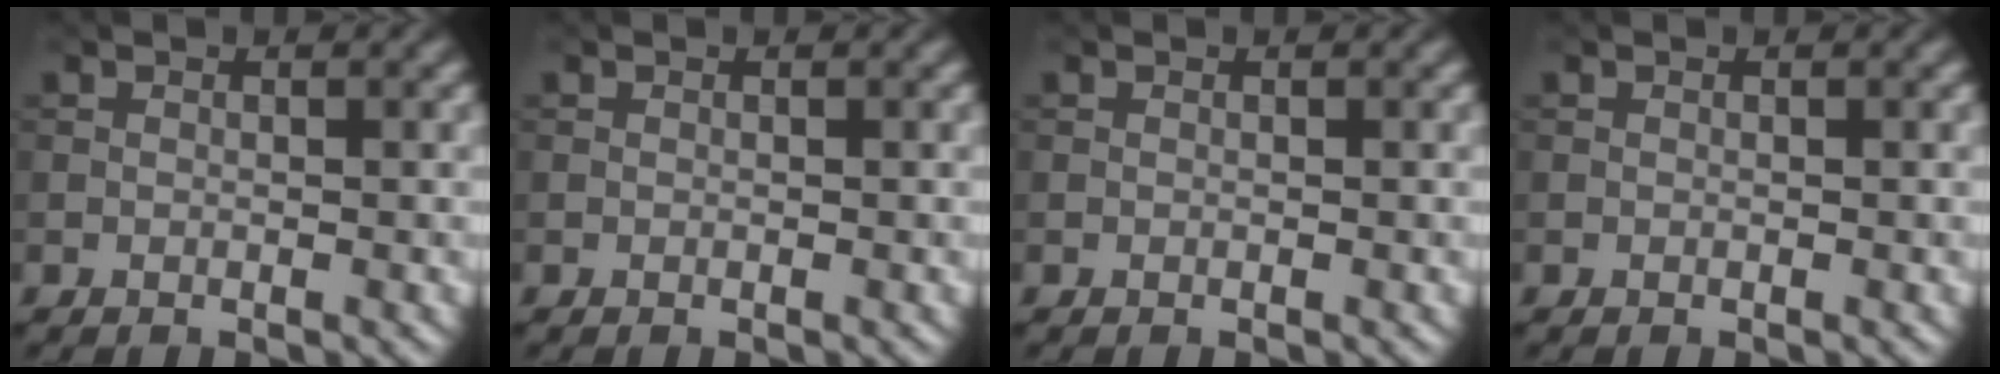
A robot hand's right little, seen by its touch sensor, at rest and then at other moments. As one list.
[{"total": 0.0}, {"total": 0.0}, {"total": 0.0}]